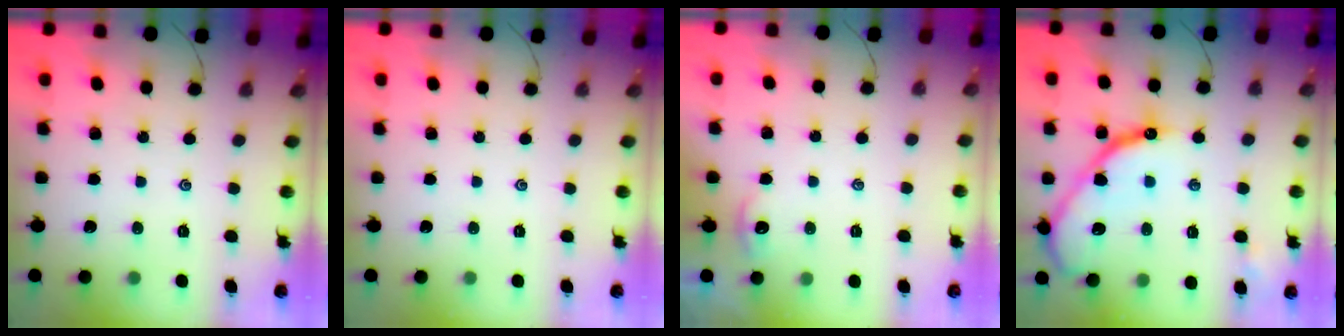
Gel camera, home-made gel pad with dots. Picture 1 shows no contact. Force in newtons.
{"total": 0.0}
{"total": 2.4, "press": 2.3, "slide": 0.4}
{"total": 16.3, "press": 16.3, "slide": 1.6}